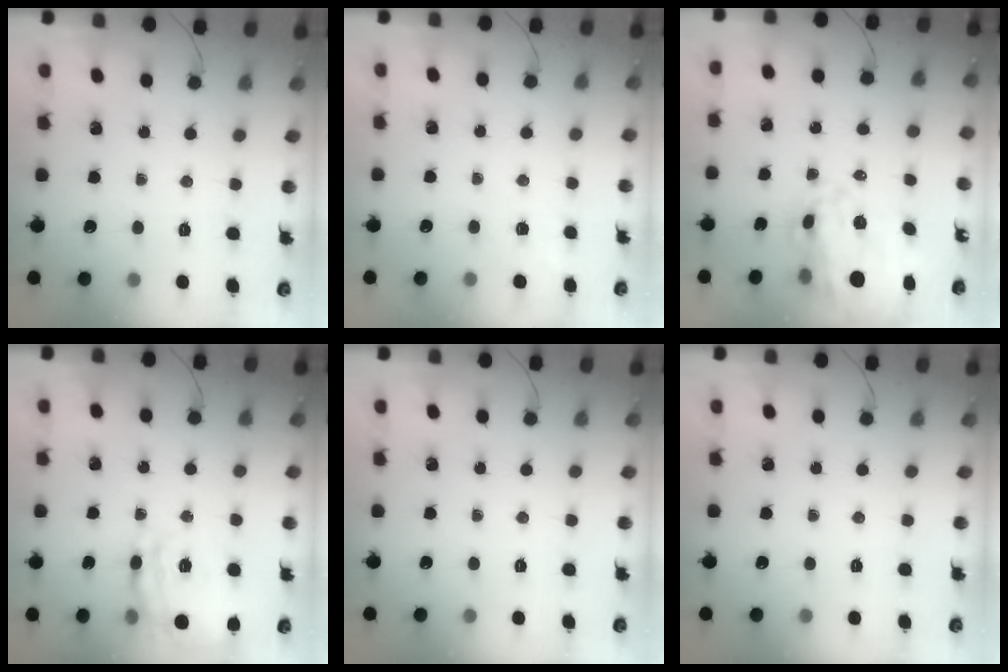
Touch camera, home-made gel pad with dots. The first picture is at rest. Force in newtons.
{"total": 5.4, "press": 5.2, "slide": 1.3}
{"total": 14.0, "press": 13.4, "slide": 4.1}
{"total": 18.1, "press": 18.1, "slide": 0.6}
{"total": 0.0}
{"total": 0.0}